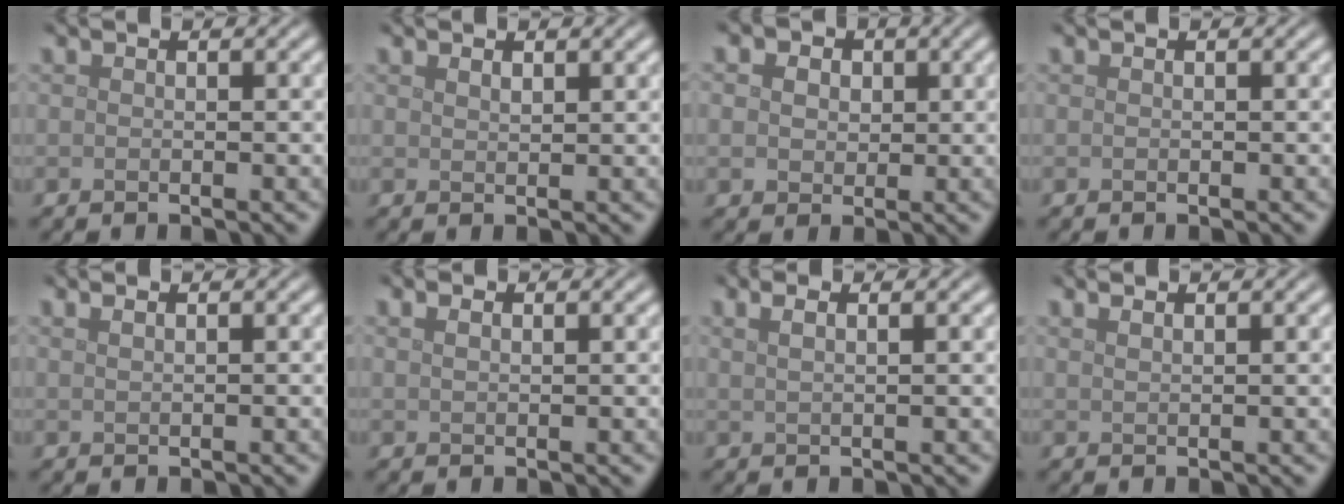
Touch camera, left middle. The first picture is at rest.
{"total": 0.9, "force": [0.7, 0.3, 0.4], "torque": [-0.010, -0.002, 0.015]}
{"total": 6.0, "force": [2.5, 4.5, 3.1], "torque": [-0.054, 0.025, 0.009]}
{"total": 0.0}
{"total": 1.2, "force": [0.9, 0.4, 0.7], "torque": [-0.007, -0.004, 0.011]}
{"total": 1.0, "force": [0.7, 0.5, 0.6], "torque": [-0.015, 0.000, 0.015]}
{"total": 2.9, "force": [1.6, 1.3, 2.1], "torque": [-0.018, 0.008, 0.002]}
{"total": 1.3, "force": [1.1, 0.4, 0.6], "torque": [-0.006, 0.000, 0.013]}